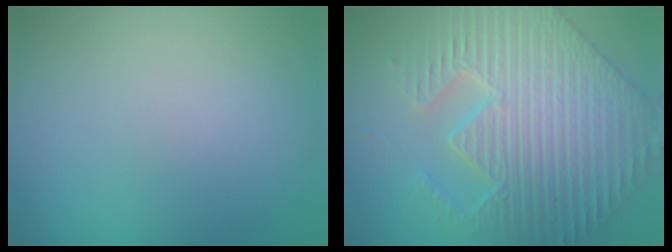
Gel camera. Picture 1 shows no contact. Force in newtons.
{"total": 6.7, "press": 5.7, "slide": 3.6}